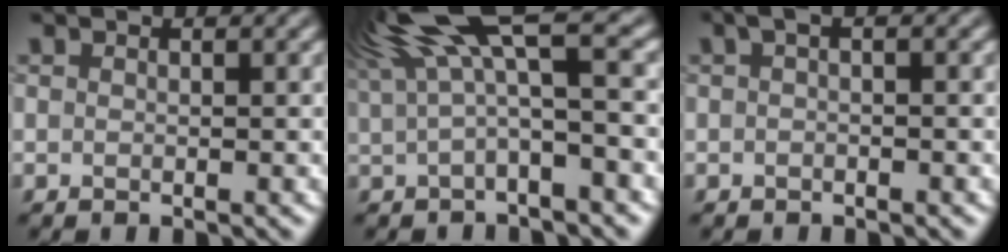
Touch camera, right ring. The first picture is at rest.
{"total": 7.9, "force": [3.7, 1.6, 6.8], "torque": [-0.131, 0.022, 0.061]}
{"total": 0.8, "force": [0.0, 0.2, 0.8], "torque": [-0.022, 0.005, -0.003]}